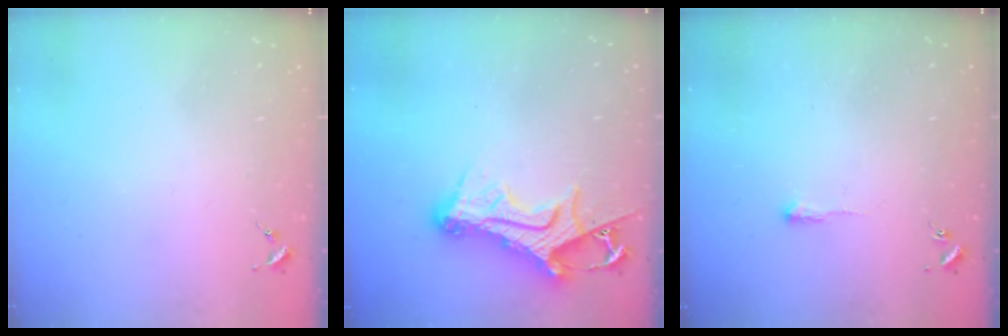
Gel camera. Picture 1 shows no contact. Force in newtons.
{"total": 13.4, "press": 13.4, "slide": 1.3}
{"total": 2.4, "press": 2.4, "slide": 0.4}